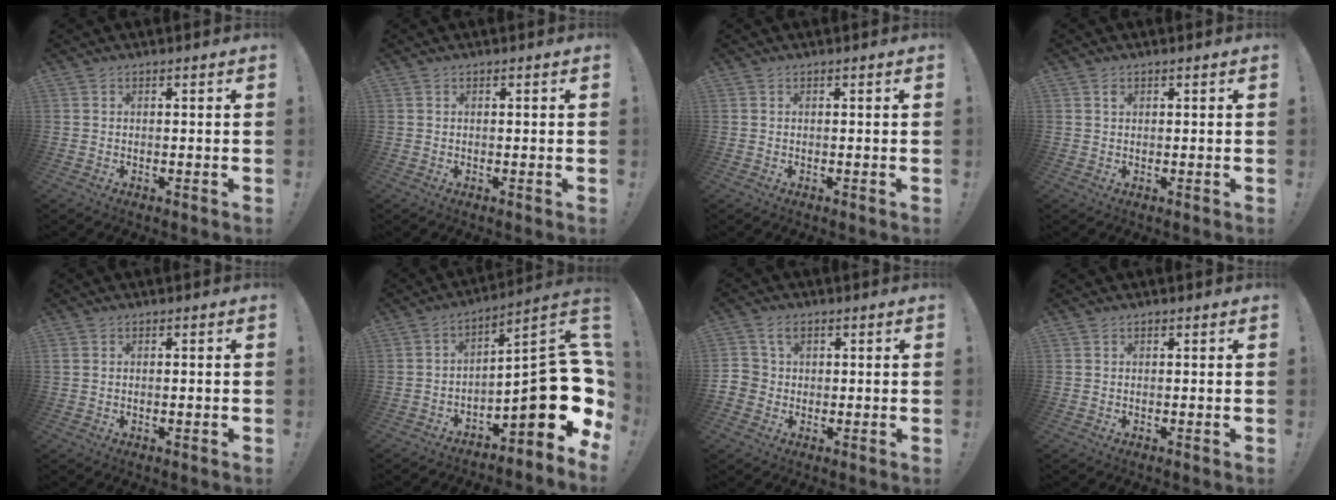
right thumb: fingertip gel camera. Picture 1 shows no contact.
{"total": 0.0}
{"total": 0.0}
{"total": 0.9, "force": [0.4, 0.6, 0.5], "torque": [-0.004, -0.001, 0.007]}
{"total": 0.6, "force": [0.2, 0.5, 0.4], "torque": [-0.006, 0.004, 0.004]}
{"total": 19.2, "force": [-3.5, 6.2, 17.8], "torque": [-0.248, 0.010, -0.048]}
{"total": 4.8, "force": [1.4, 4.1, 2.0], "torque": [-0.040, 0.005, 0.029]}
{"total": 0.0}